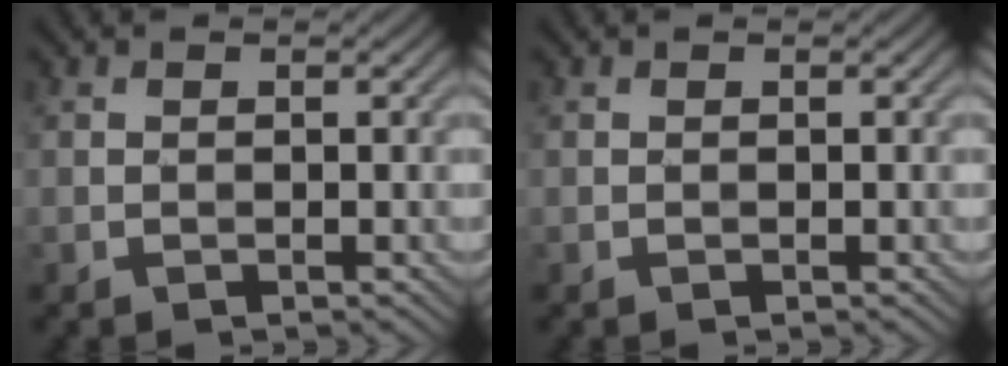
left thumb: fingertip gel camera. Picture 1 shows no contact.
{"total": 0.0}